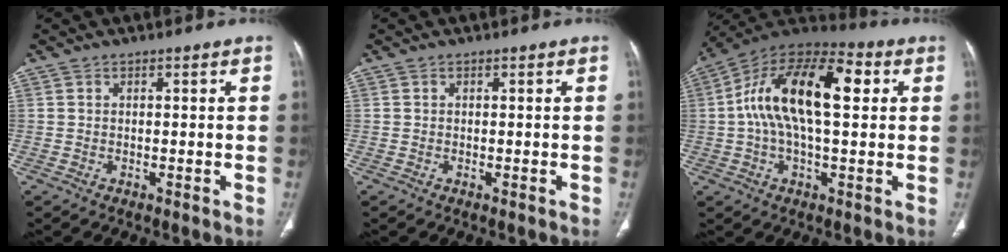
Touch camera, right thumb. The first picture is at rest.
{"total": 0.0}
{"total": 19.3, "force": [3.4, 9.0, 16.7], "torque": [-0.284, 0.037, 0.046]}